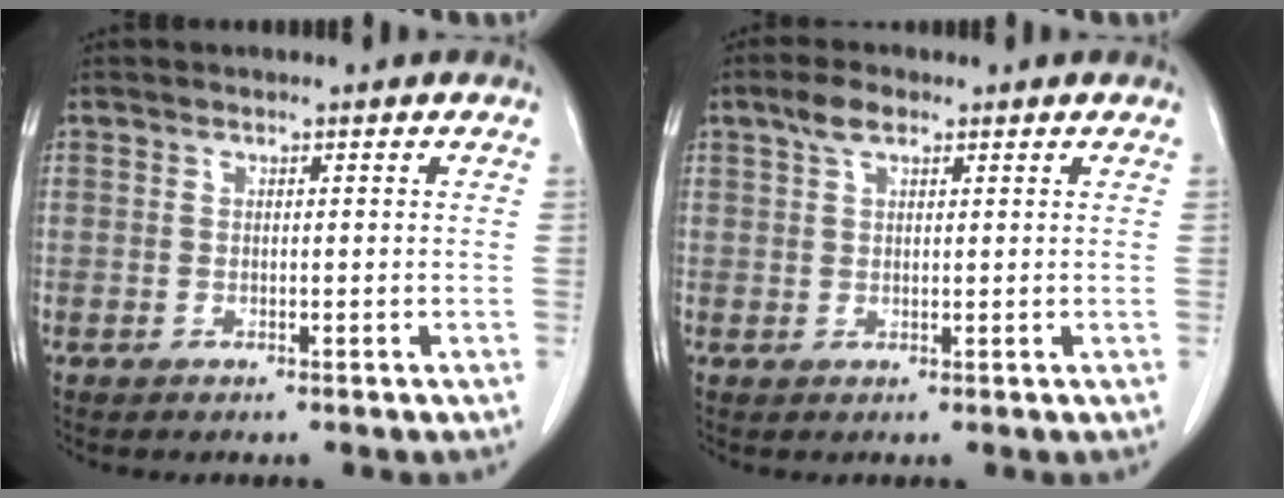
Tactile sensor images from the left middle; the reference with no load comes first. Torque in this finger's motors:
{"motor_torque": [1.02, -0.62, 0.06, 0.02]}